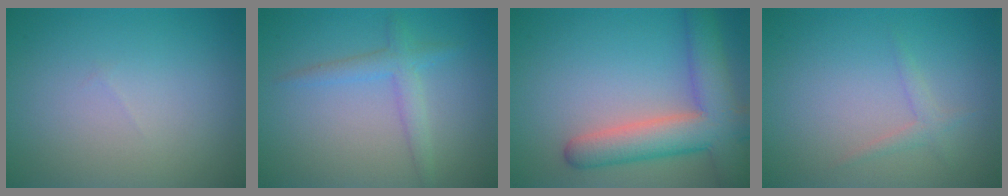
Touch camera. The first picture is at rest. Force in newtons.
{"total": 2.3, "press": 2.3, "slide": 0.2}
{"total": 7.4, "press": 7.4, "slide": 0.5}
{"total": 1.2, "press": 1.1, "slide": 0.1}